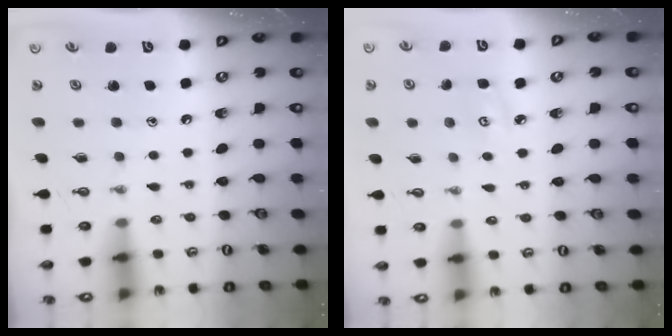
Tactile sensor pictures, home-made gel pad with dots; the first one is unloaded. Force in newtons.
{"total": 3.9, "press": 3.9, "slide": 0.4}